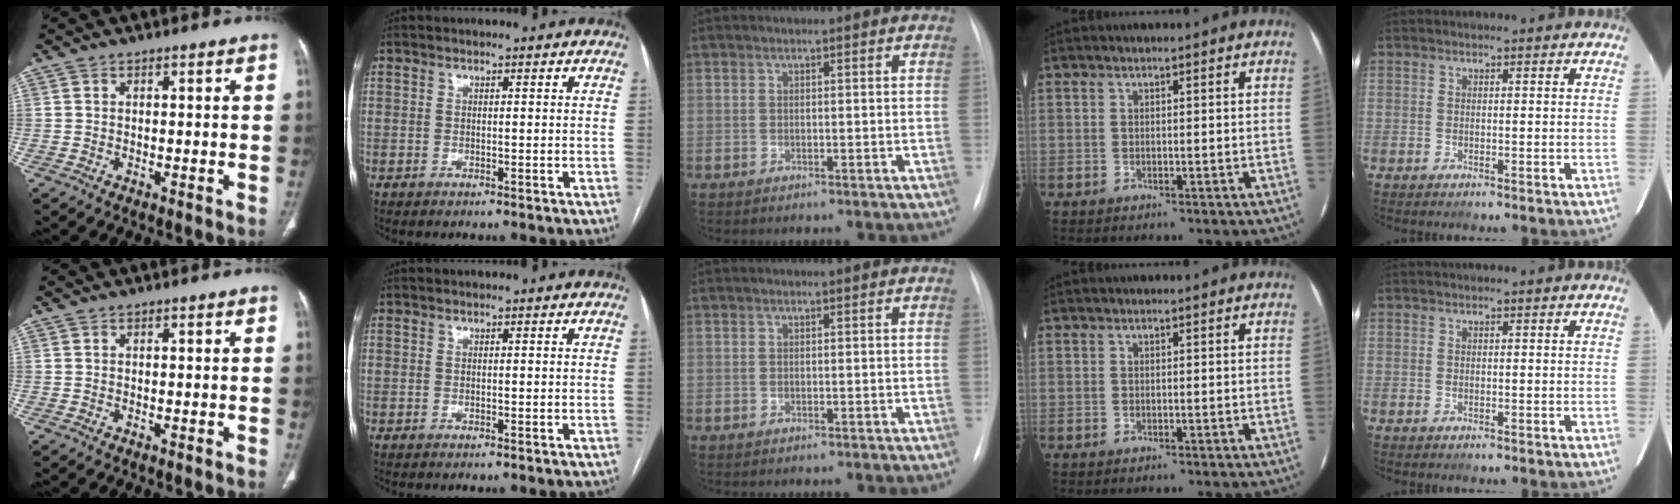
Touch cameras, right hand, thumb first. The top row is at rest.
{}